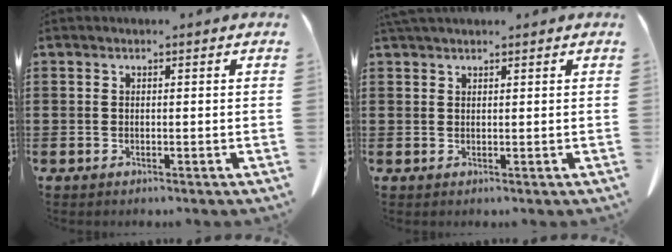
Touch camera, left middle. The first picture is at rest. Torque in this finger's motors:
{"motor_torque": [0.40, -0.12, 0.06, 0.05]}